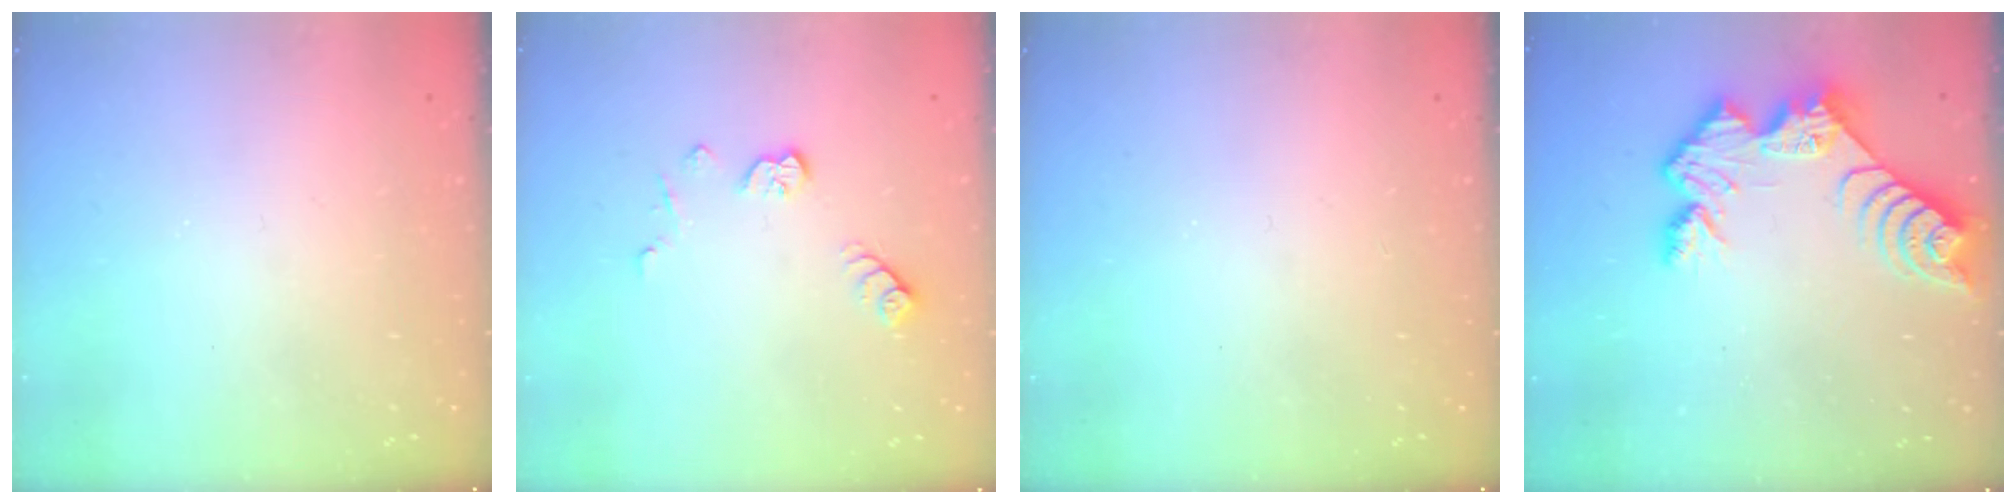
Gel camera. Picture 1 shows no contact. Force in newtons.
{"total": 7.4, "press": 7.3, "slide": 1.1}
{"total": 0.0}
{"total": 11.3, "press": 11.3, "slide": 0.4}